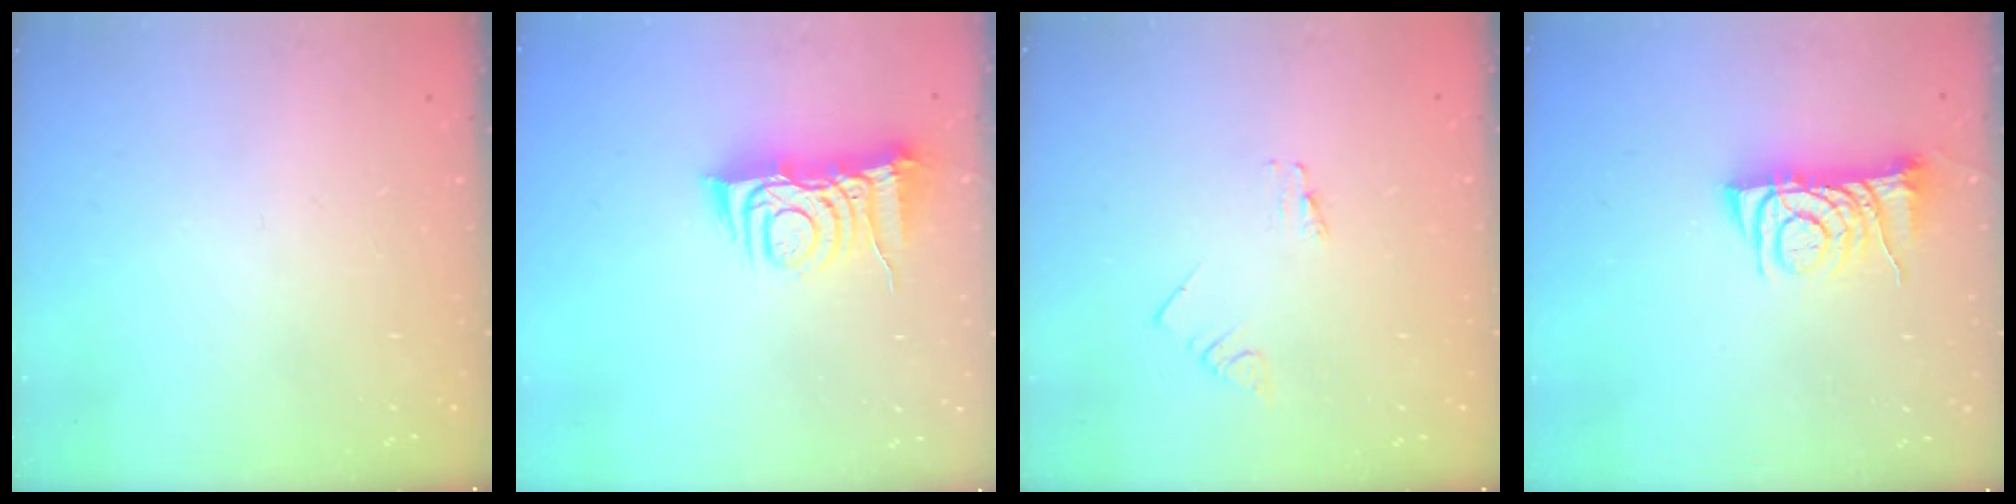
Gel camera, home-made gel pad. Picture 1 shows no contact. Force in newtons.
{"total": 8.9, "press": 8.9, "slide": 1.1}
{"total": 0.7, "press": 0.7, "slide": 0.1}
{"total": 7.8, "press": 7.7, "slide": 1.0}